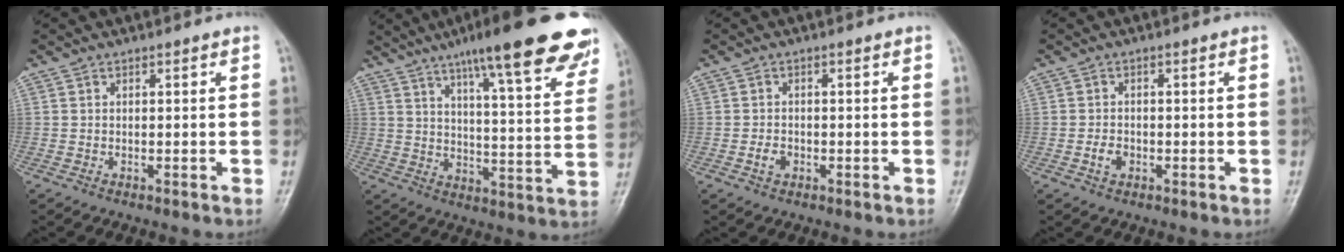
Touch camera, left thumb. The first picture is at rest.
{"total": 23.5, "force": [16.3, 4.4, 16.3], "torque": [-0.205, -0.044, 0.220]}
{"total": 2.1, "force": [-0.8, 1.6, 1.1], "torque": [-0.017, 0.005, -0.015]}
{"total": 2.4, "force": [-0.8, 1.8, 1.3], "torque": [-0.020, 0.005, -0.016]}